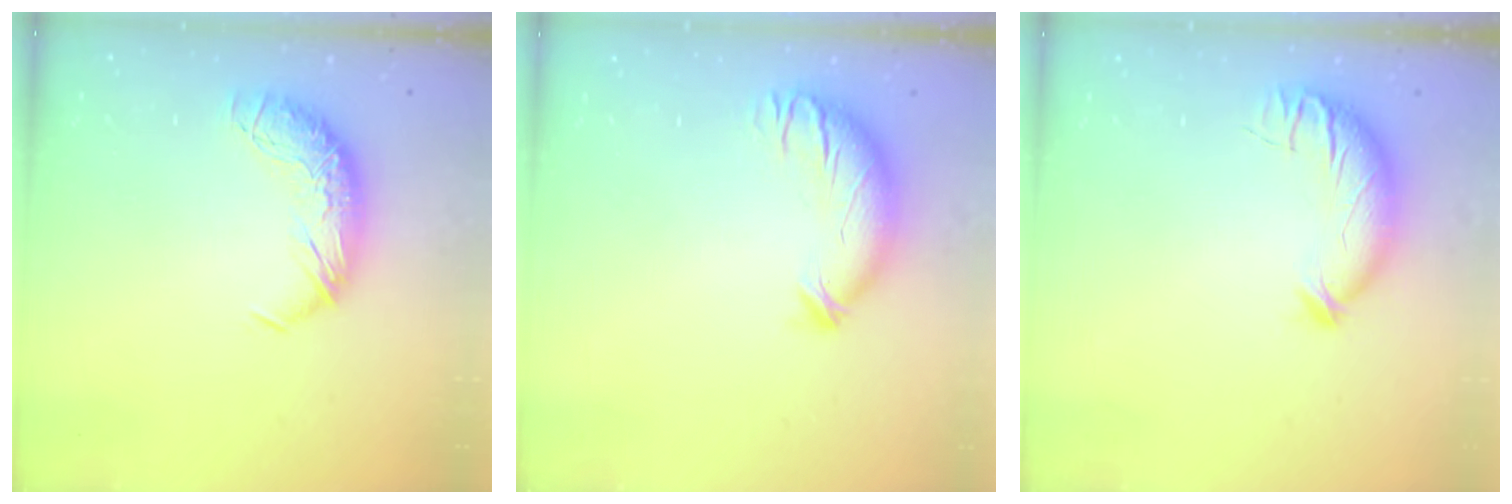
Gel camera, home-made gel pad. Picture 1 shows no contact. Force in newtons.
{"total": 3.7, "press": 2.9, "slide": 2.4}
{"total": 4.4, "press": 4.2, "slide": 1.3}